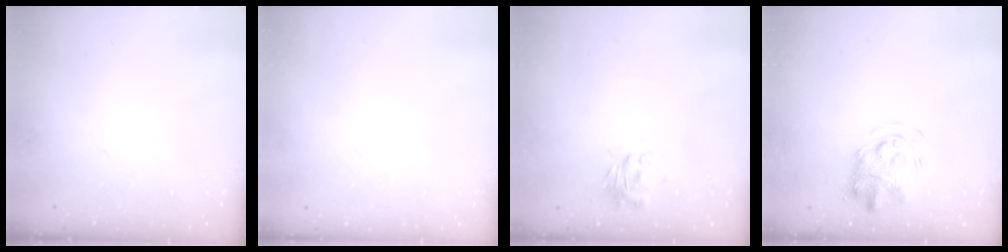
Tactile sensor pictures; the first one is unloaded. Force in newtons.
{"total": 1.8, "press": 1.8, "slide": 0.2}
{"total": 1.3, "press": 1.2, "slide": 0.4}
{"total": 3.1, "press": 3.0, "slide": 0.6}